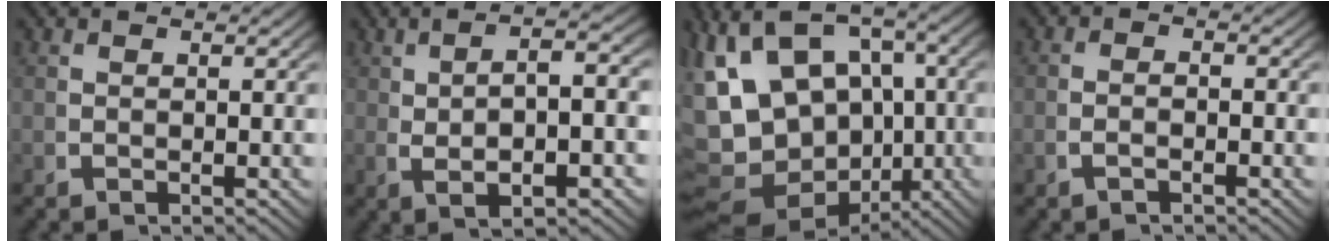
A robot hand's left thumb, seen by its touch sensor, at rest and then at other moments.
{"total": 5.7, "force": [0.1, 2.0, 5.4], "torque": [-0.086, 0.007, 0.011]}
{"total": 15.9, "force": [-1.8, 12.2, 10.0], "torque": [-0.214, -0.059, -0.001]}
{"total": 1.0, "force": [-0.8, 0.3, 0.5], "torque": [-0.014, -0.002, -0.017]}